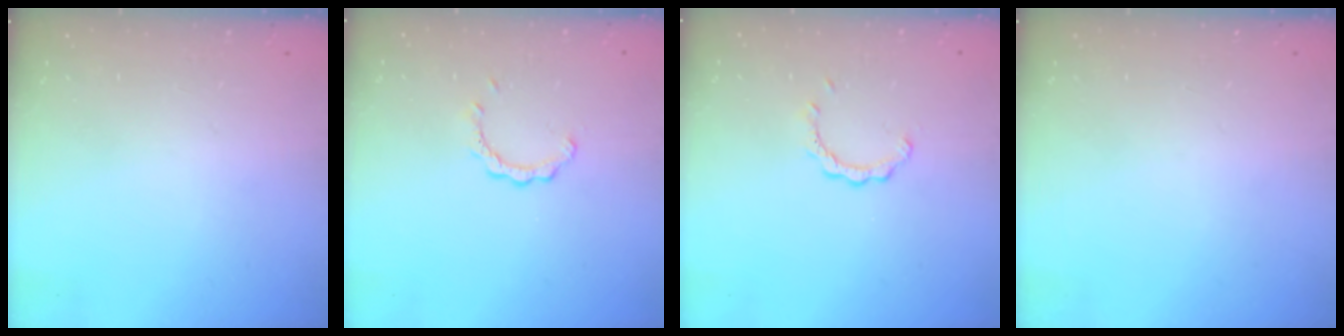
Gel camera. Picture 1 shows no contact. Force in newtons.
{"total": 2.2, "press": 2.2, "slide": 0.1}
{"total": 2.2, "press": 2.2, "slide": 0.1}
{"total": 0.0}